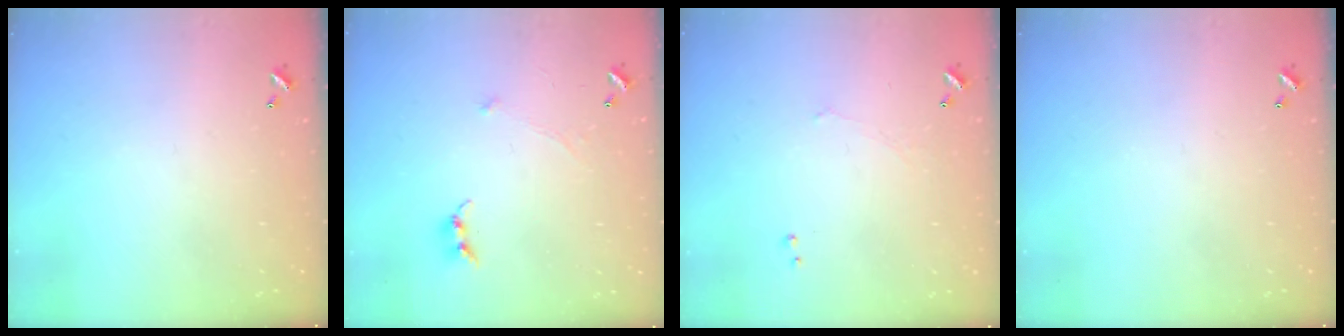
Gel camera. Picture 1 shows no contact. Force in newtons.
{"total": 0.8, "press": 0.6, "slide": 0.5}
{"total": 0.9, "press": 0.7, "slide": 0.5}
{"total": 0.0}